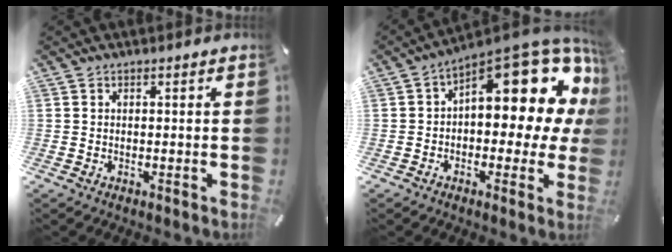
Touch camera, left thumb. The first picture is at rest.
{"total": 17.0, "force": [8.3, 7.6, 12.7], "torque": [-0.154, -0.082, 0.133]}